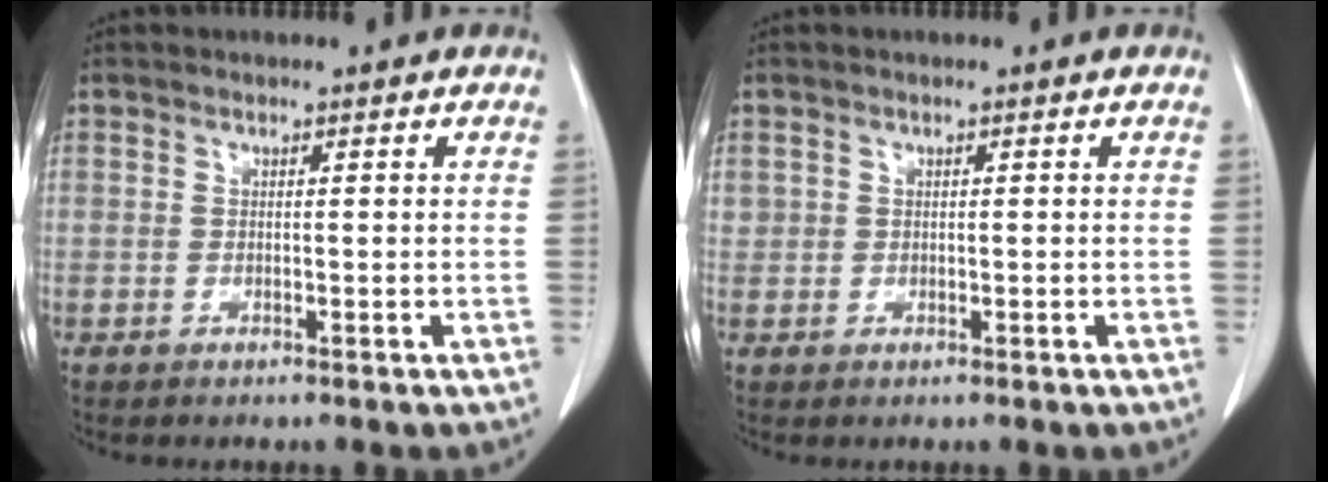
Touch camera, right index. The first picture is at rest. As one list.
[{"total": 0.8, "force": [0.3, 0.8, 0.1], "torque": [0.010, 0.003, 0.002]}]